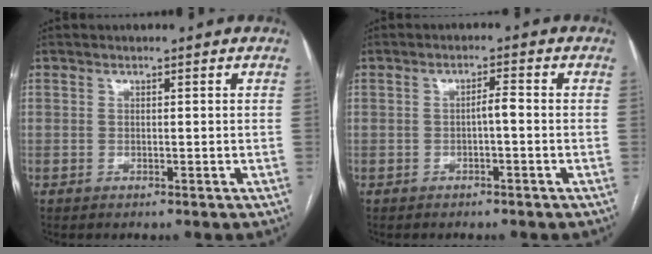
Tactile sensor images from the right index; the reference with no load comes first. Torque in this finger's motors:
{"motor_torque": [0.29, -0.10, 0.14, 0.04]}